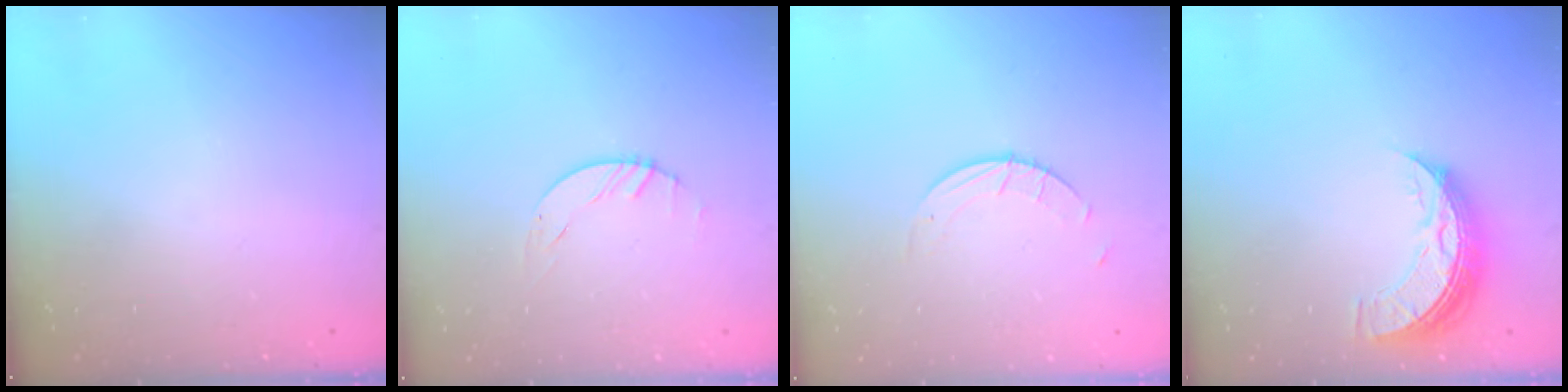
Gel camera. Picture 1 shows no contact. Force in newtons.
{"total": 1.5, "press": 1.4, "slide": 0.1}
{"total": 2.7, "press": 2.7, "slide": 0.3}
{"total": 9.8, "press": 9.8, "slide": 0.7}